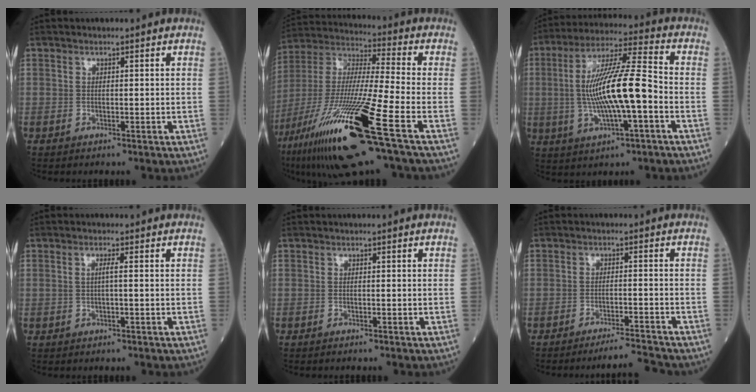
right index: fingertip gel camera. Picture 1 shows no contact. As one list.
[{"total": 24.1, "force": [-12.3, 0.6, 20.7], "torque": [-0.419, -0.057, -0.224]}, {"total": 13.9, "force": [-1.8, 1.6, 13.7], "torque": [-0.263, 0.011, -0.028]}, {"total": 2.2, "force": [0.0, 0.0, 2.2], "torque": [-0.043, 0.003, 0.002]}, {"total": 0.6, "force": [-0.6, -0.1, 0.2], "torque": [-0.002, 0.000, -0.008]}, {"total": 4.7, "force": [-4.4, -1.7, 0.2], "torque": [-0.002, -0.007, -0.070]}]